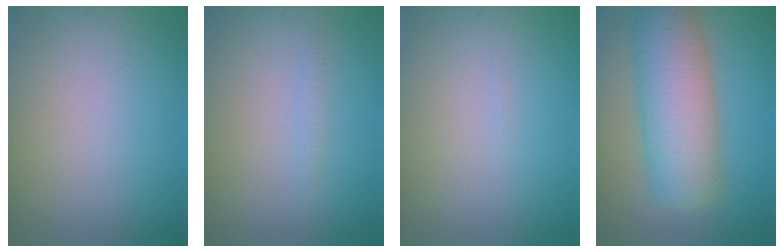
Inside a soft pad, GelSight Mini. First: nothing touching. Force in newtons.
{"total": 0.7, "press": 0.7, "slide": 0.1}
{"total": 0.0}
{"total": 9.2, "press": 9.2, "slide": 0.3}